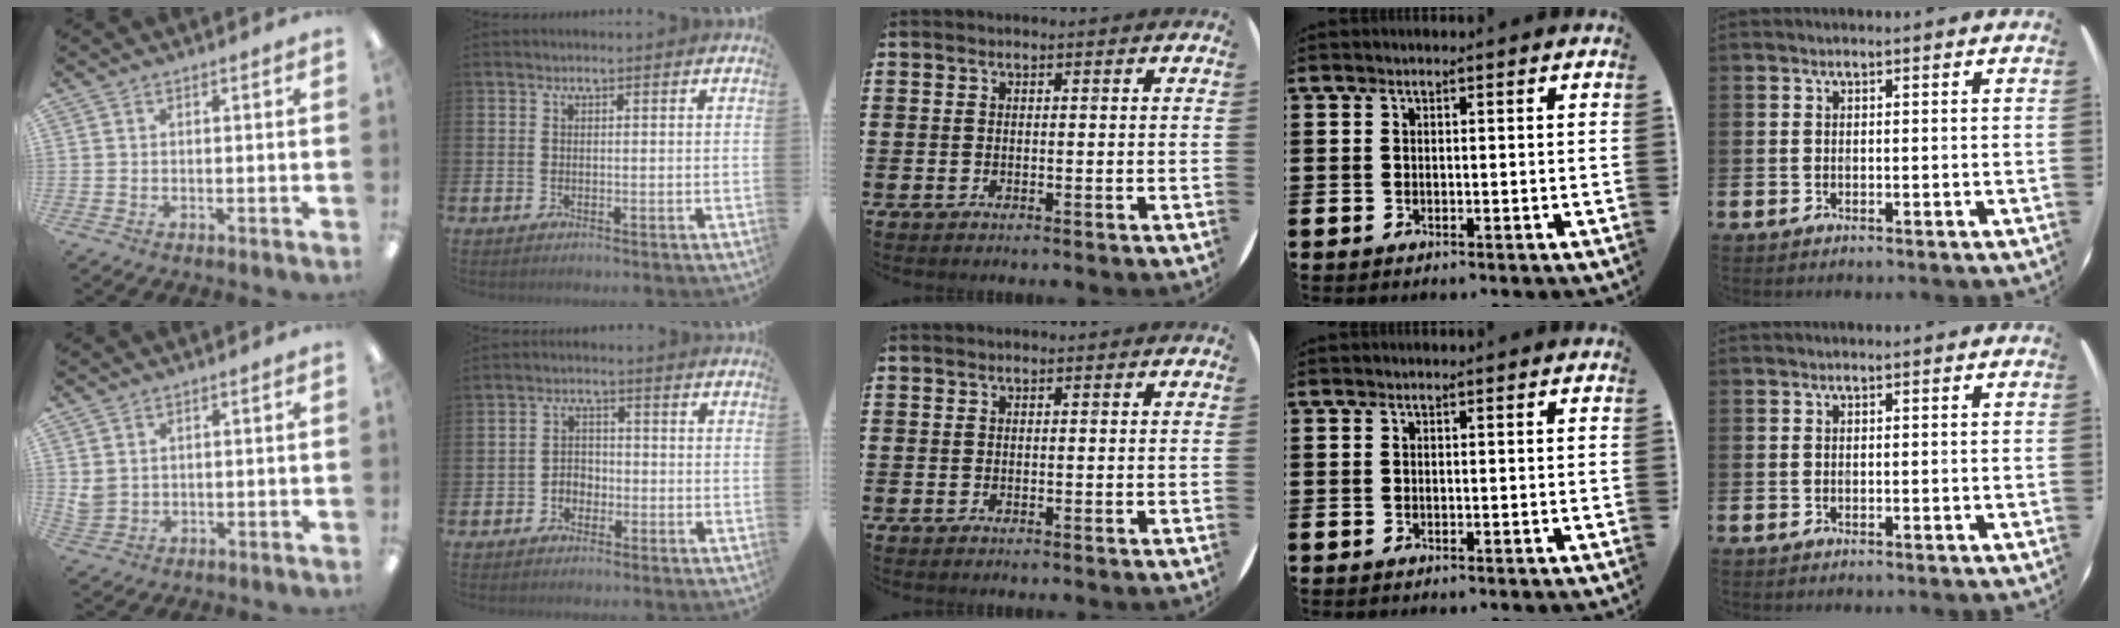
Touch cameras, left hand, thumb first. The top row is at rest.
{"thumb": {"total": 2.9, "force": [1.5, 2.3, 0.8], "torque": [-0.020, 0.000, 0.030]}, "index": {"total": 2.5, "force": [-1.6, 1.9, 0.6], "torque": [-0.023, 0.012, -0.036]}}